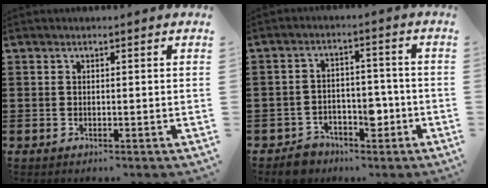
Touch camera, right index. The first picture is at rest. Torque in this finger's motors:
{"motor_torque": [1.26, 0.88, 0.14, 0.04]}